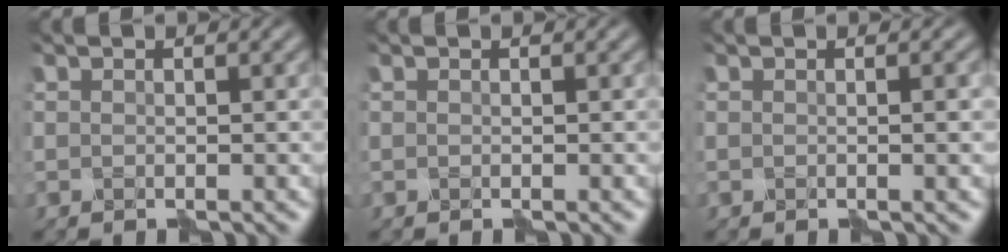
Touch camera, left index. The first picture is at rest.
{"total": 0.0}
{"total": 1.4, "force": [0.0, 0.4, 1.3], "torque": [-0.013, 0.003, -0.003]}